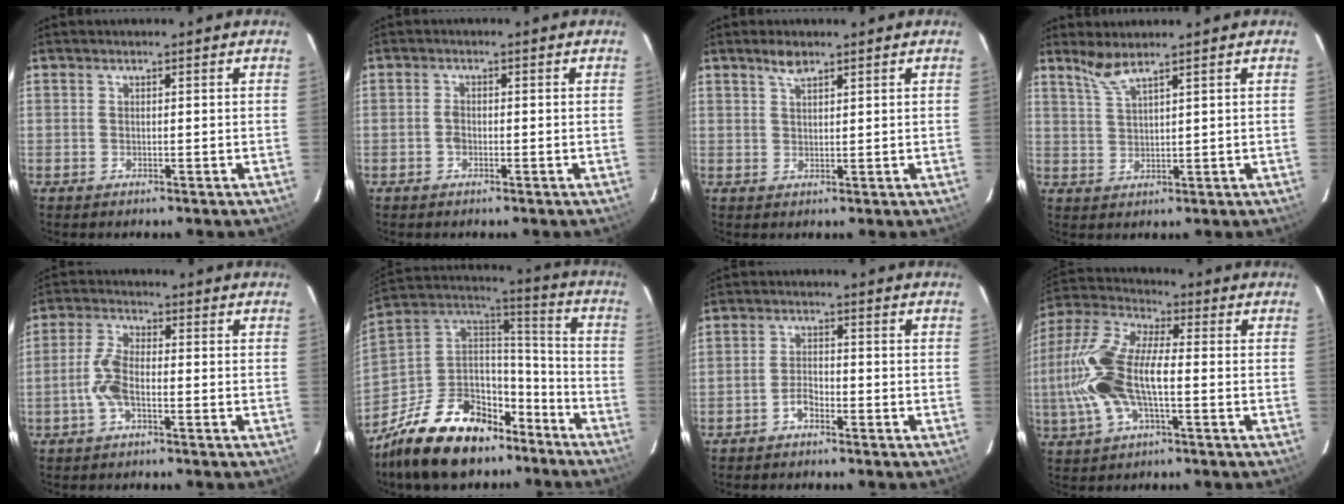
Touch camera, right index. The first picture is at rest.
{"total": 1.6, "force": [-0.6, 1.0, 1.0], "torque": [-0.021, 0.004, -0.013]}
{"total": 2.5, "force": [1.9, 0.8, 1.4], "torque": [-0.026, 0.006, 0.037]}
{"total": 3.5, "force": [3.0, -0.2, 1.9], "torque": [-0.042, 0.002, 0.064]}
{"total": 5.5, "force": [-1.9, 2.0, 4.8], "torque": [-0.108, 0.008, -0.040]}
{"total": 23.9, "force": [-15.6, 13.2, 12.3], "torque": [-0.268, 0.034, -0.241]}
{"total": 2.9, "force": [-2.1, 1.3, 1.5], "torque": [-0.035, 0.007, -0.039]}
{"total": 15.8, "force": [-2.2, 6.5, 14.2], "torque": [-0.306, 0.009, -0.049]}